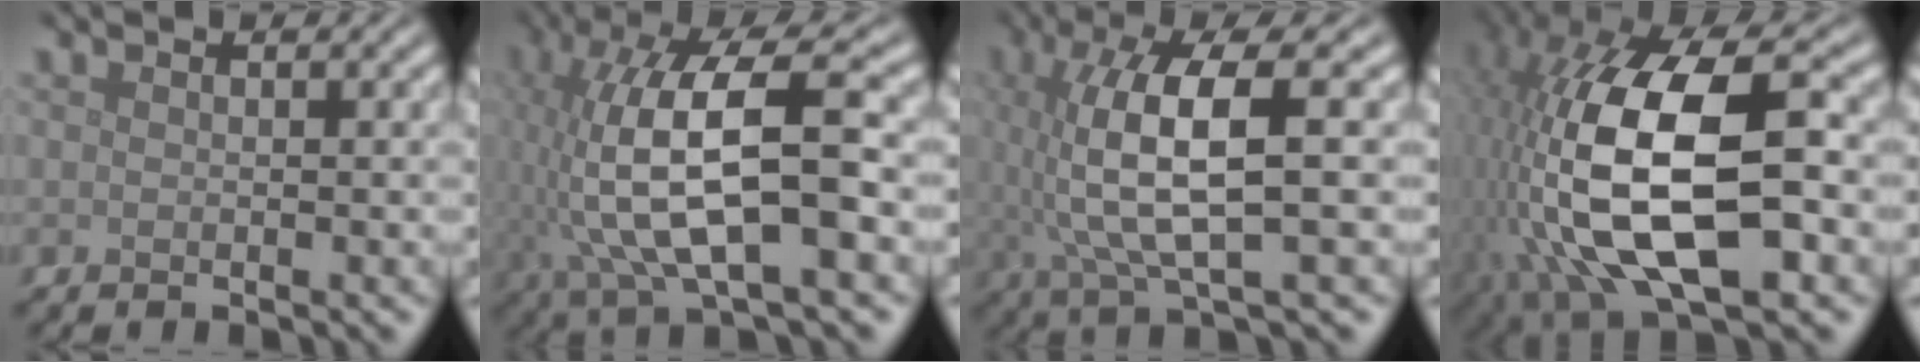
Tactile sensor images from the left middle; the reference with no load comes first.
{"total": 12.1, "force": [-1.3, 4.1, 11.4], "torque": [-0.227, 0.009, -0.027]}
{"total": 8.2, "force": [0.5, 2.3, 7.8], "torque": [-0.159, 0.005, 0.014]}
{"total": 16.6, "force": [-0.9, 8.7, 14.1], "torque": [-0.294, -0.014, -0.012]}